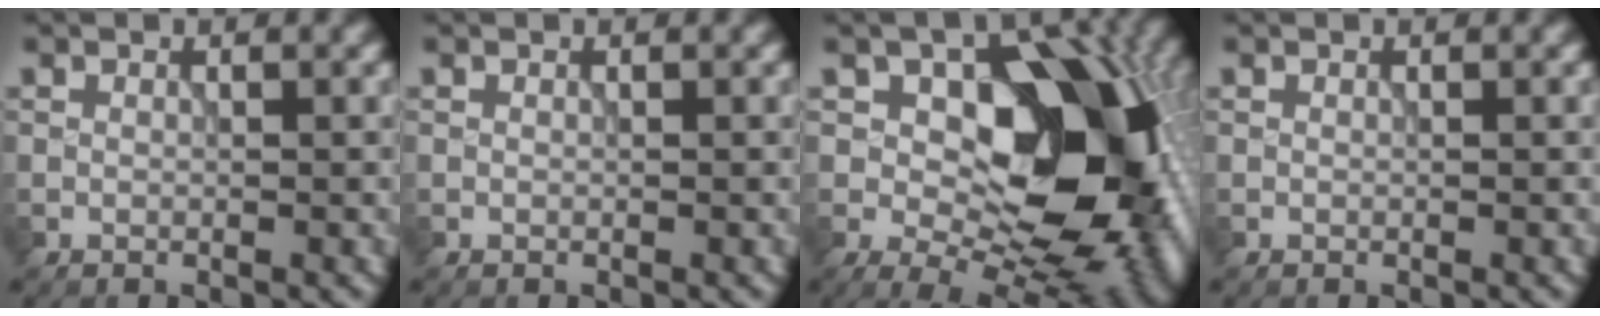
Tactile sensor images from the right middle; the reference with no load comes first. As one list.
[{"total": 0.0}, {"total": 16.3, "force": [1.0, 10.0, 12.8], "torque": [-0.142, 0.009, 0.012]}, {"total": 0.0}]